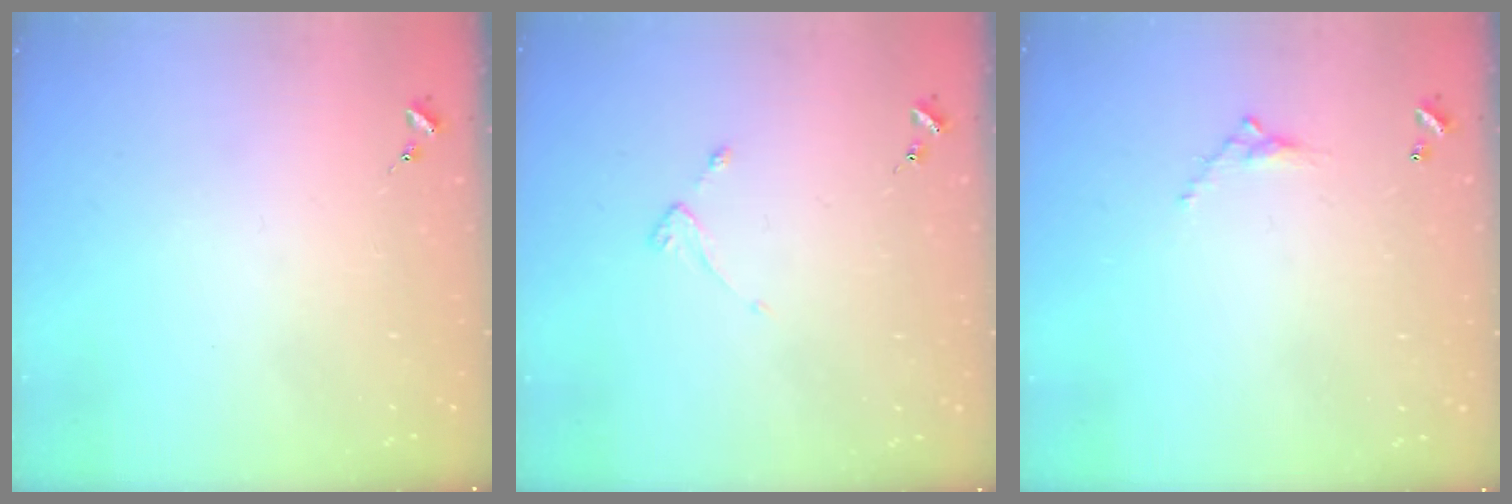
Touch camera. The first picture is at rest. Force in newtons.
{"total": 2.2, "press": 2.1, "slide": 0.4}
{"total": 4.6, "press": 4.6, "slide": 0.3}